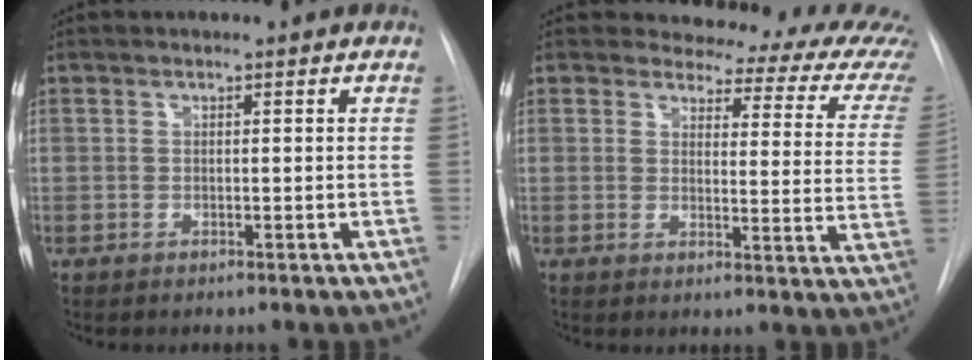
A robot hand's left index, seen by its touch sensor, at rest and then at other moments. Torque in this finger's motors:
{"motor_torque": [0.87, -1.27, -0.10, -0.05]}